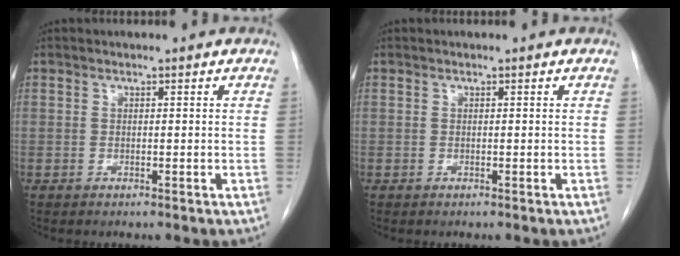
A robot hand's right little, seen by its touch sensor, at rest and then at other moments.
{"total": 0.0}